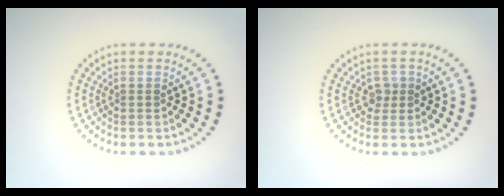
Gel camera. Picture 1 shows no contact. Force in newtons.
{"total": 1.1, "press": 0.9, "slide": 0.7}